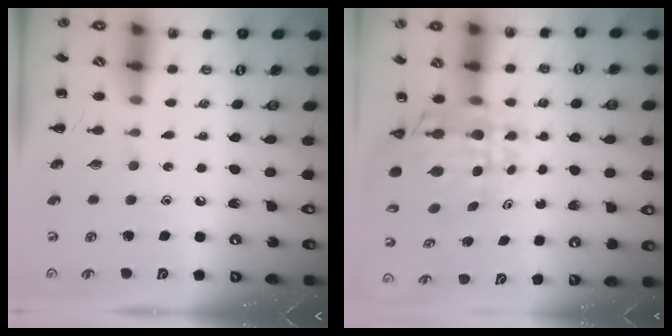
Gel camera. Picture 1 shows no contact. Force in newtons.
{"total": 8.1, "press": 7.7, "slide": 2.5}